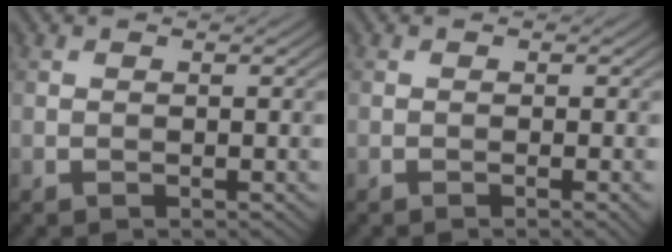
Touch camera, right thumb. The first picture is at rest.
{"total": 0.9, "force": [-0.3, 0.1, 0.9], "torque": [-0.015, -0.002, -0.006]}